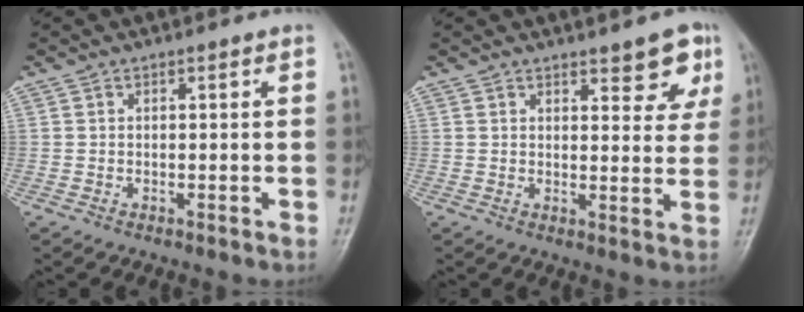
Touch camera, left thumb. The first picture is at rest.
{"total": 6.8, "force": [4.3, 2.6, 4.5], "torque": [-0.024, -0.023, 0.049]}